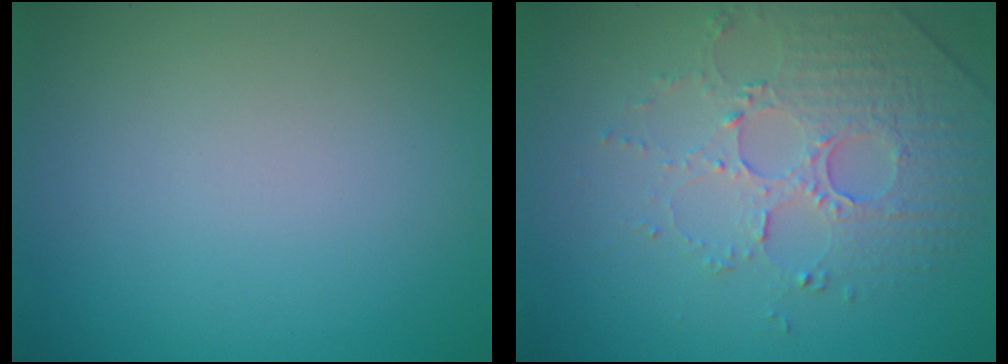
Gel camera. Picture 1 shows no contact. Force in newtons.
{"total": 5.0, "press": 3.5, "slide": 3.6}